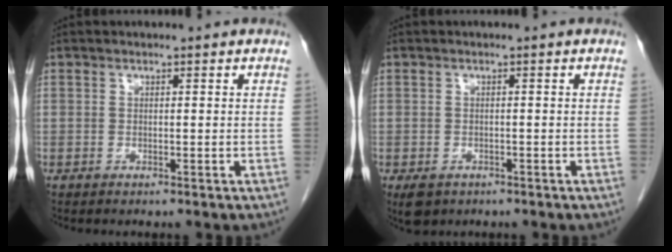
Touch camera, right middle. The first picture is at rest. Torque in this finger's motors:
{"motor_torque": [0.43, -0.22, 0.13, 0.03]}